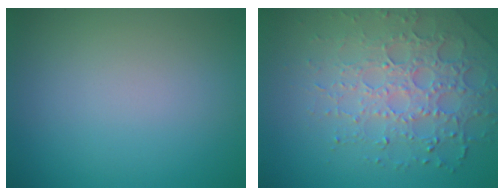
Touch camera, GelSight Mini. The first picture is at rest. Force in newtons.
{"total": 5.5, "press": 4.5, "slide": 3.3}